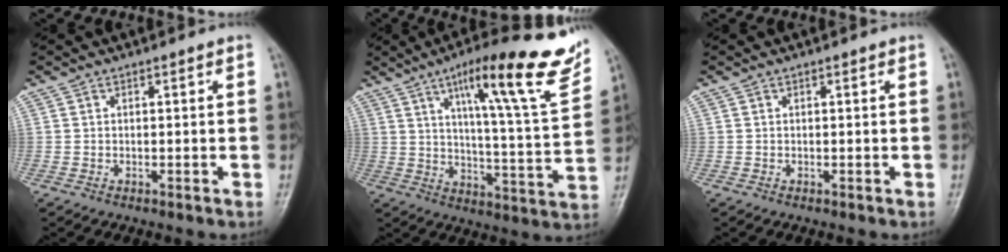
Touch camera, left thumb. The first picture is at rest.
{"total": 22.3, "force": [12.8, 3.4, 17.9], "torque": [-0.226, -0.043, 0.190]}
{"total": 0.0}